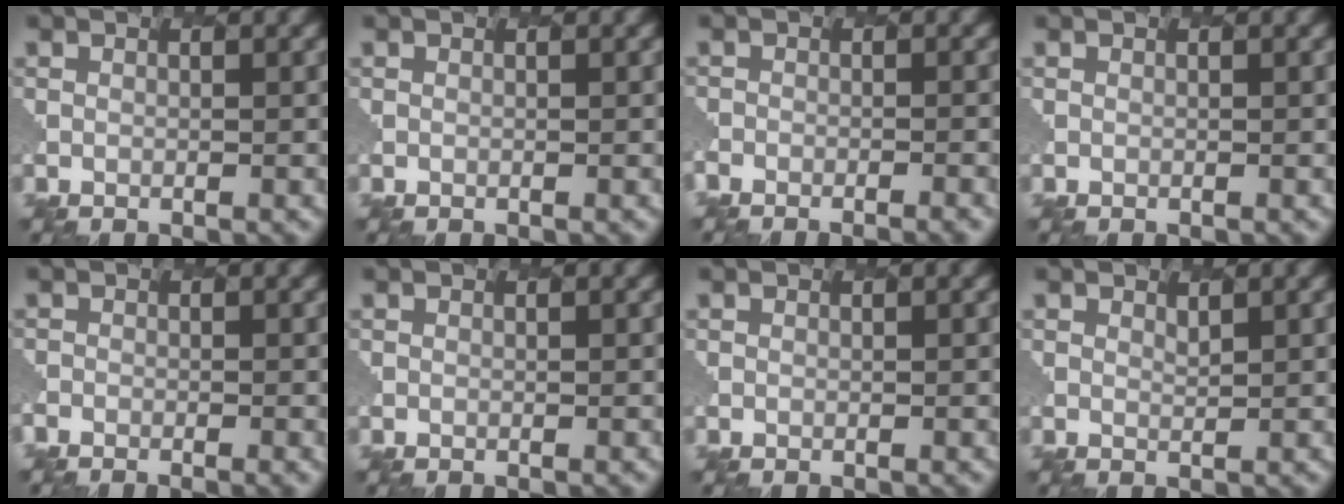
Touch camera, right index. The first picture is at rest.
{"total": 0.0}
{"total": 4.2, "force": [-3.9, 1.0, 1.5], "torque": [-0.008, 0.010, -0.044]}
{"total": 0.0}
{"total": 2.9, "force": [-2.4, 0.8, 1.4], "torque": [-0.015, 0.015, -0.035]}
{"total": 0.0}
{"total": 0.0}
{"total": 0.8, "force": [0.6, -0.2, -0.4], "torque": [-0.006, 0.001, 0.011]}